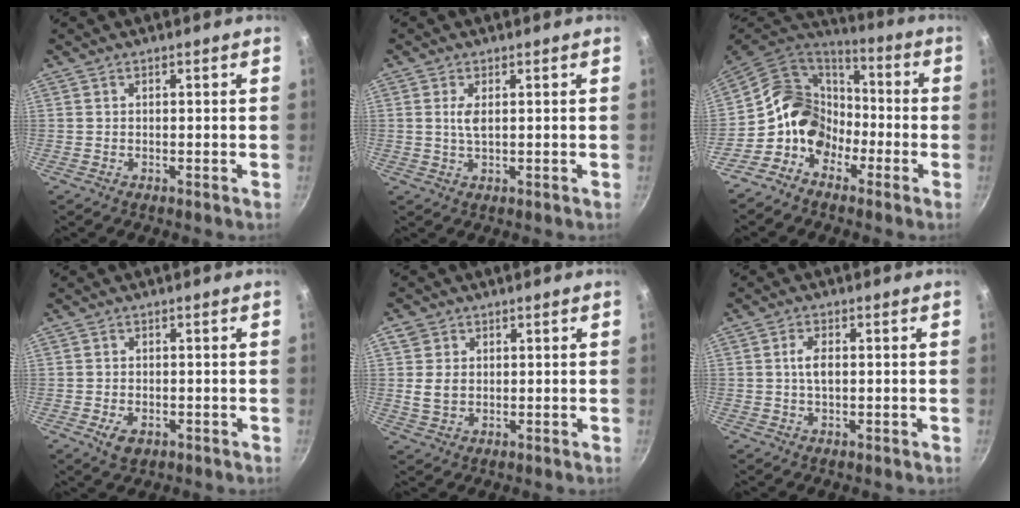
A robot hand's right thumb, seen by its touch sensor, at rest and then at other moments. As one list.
[{"total": 2.6, "force": [0.5, 1.0, 2.3], "torque": [-0.048, -0.001, 0.012]}, {"total": 14.9, "force": [-5.1, 12.1, 7.0], "torque": [-0.083, 0.068, -0.109]}, {"total": 3.9, "force": [-1.4, 2.6, 2.5], "torque": [-0.041, 0.004, -0.018]}, {"total": 4.7, "force": [0.7, 3.9, 2.5], "torque": [-0.033, -0.004, 0.012]}, {"total": 3.6, "force": [0.2, 2.0, 3.0], "torque": [-0.051, 0.008, 0.001]}]